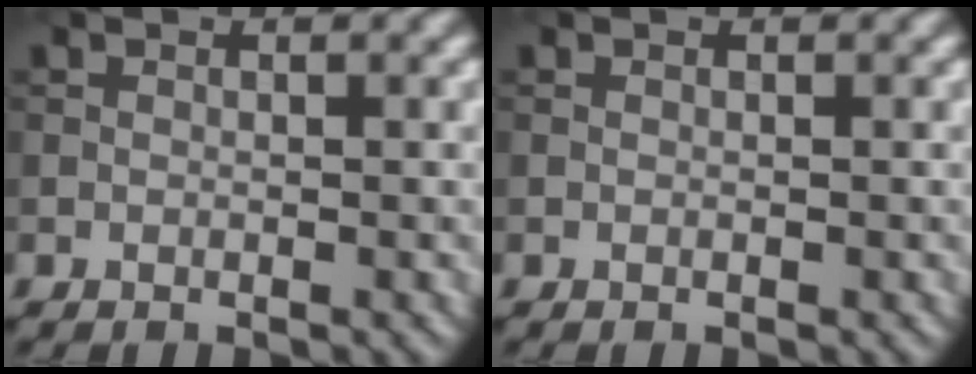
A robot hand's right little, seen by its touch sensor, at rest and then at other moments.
{"total": 0.0}